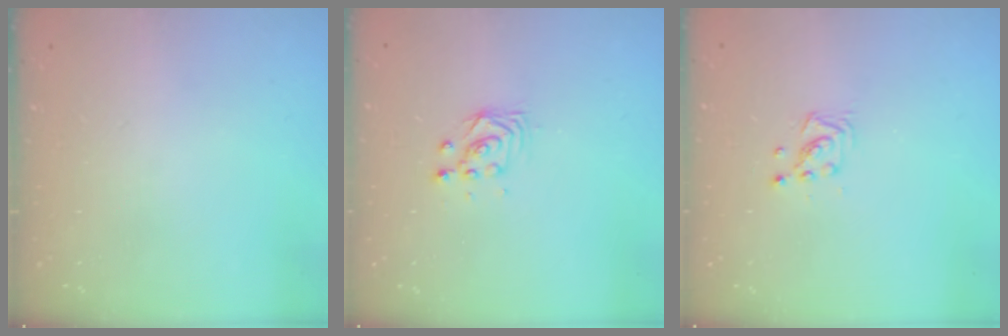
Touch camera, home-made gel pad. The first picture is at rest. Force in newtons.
{"total": 2.9, "press": 2.9, "slide": 0.4}
{"total": 3.4, "press": 3.4, "slide": 0.3}